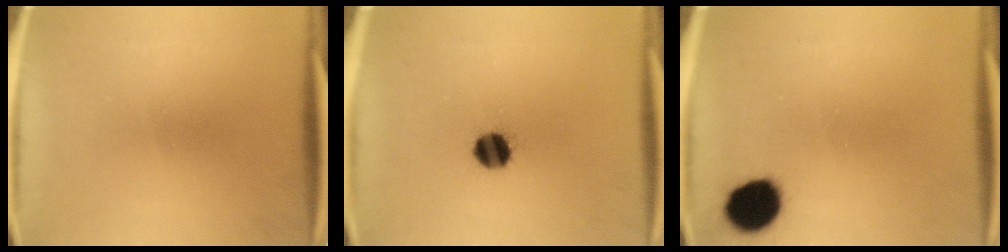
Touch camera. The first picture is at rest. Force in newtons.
{"total": 6.4}
{"total": 9.8}